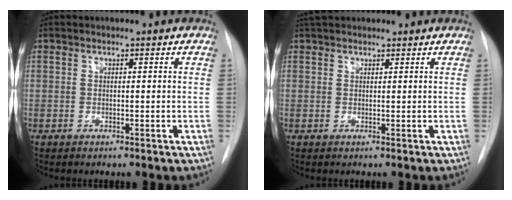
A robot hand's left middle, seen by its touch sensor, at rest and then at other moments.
{"total": 4.3, "force": [3.8, 1.4, 1.3], "torque": [-0.011, 0.037, 0.061]}